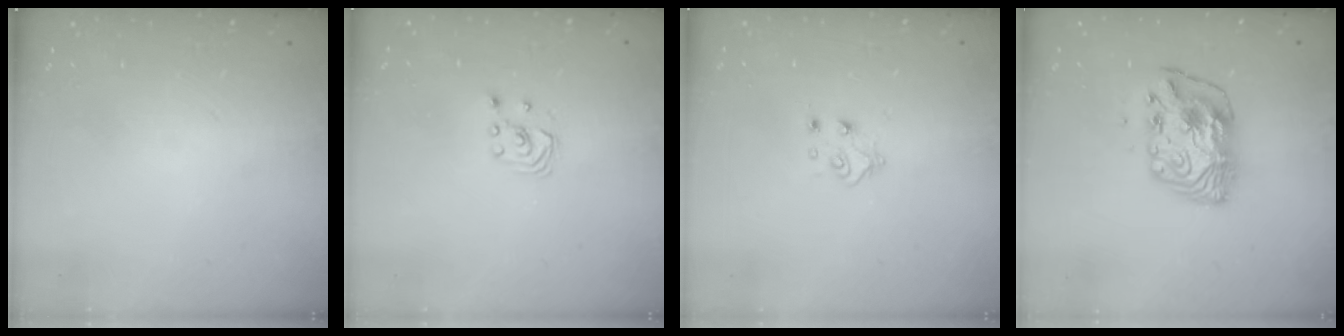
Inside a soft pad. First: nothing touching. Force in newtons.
{"total": 1.9, "press": 1.9, "slide": 0.2}
{"total": 6.1, "press": 6.1, "slide": 0.7}
{"total": 10.4, "press": 10.4, "slide": 1.1}